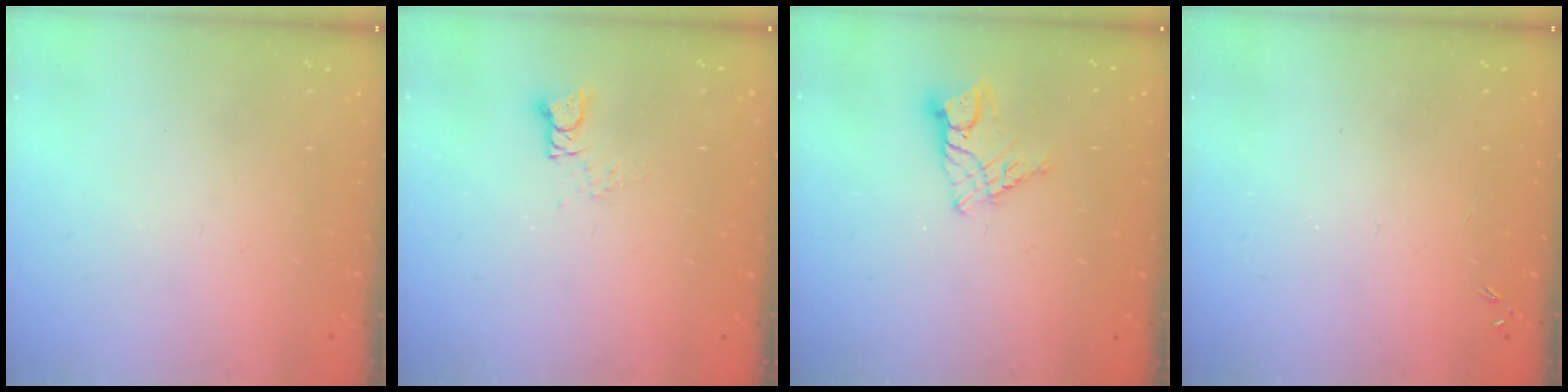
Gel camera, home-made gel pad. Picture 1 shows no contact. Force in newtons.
{"total": 3.6, "press": 3.6, "slide": 0.4}
{"total": 8.1, "press": 8.1, "slide": 0.6}
{"total": 0.0}